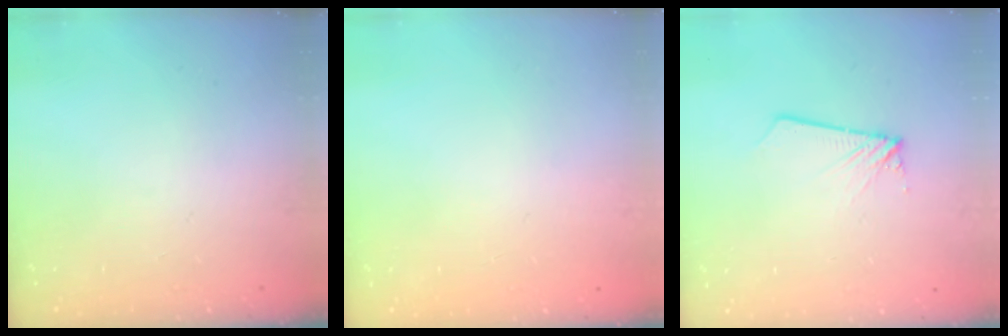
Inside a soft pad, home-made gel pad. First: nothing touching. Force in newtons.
{"total": 0.7, "press": 0.3, "slide": 0.7}
{"total": 1.9, "press": 1.9, "slide": 0.1}